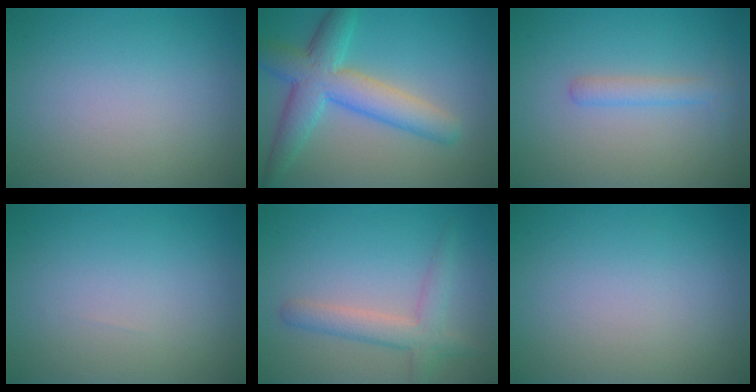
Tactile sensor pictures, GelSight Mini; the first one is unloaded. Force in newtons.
{"total": 6.5, "press": 6.5, "slide": 0.2}
{"total": 1.7, "press": 1.7, "slide": 0.1}
{"total": 0.0}
{"total": 3.3, "press": 3.3, "slide": 0.1}
{"total": 0.0}